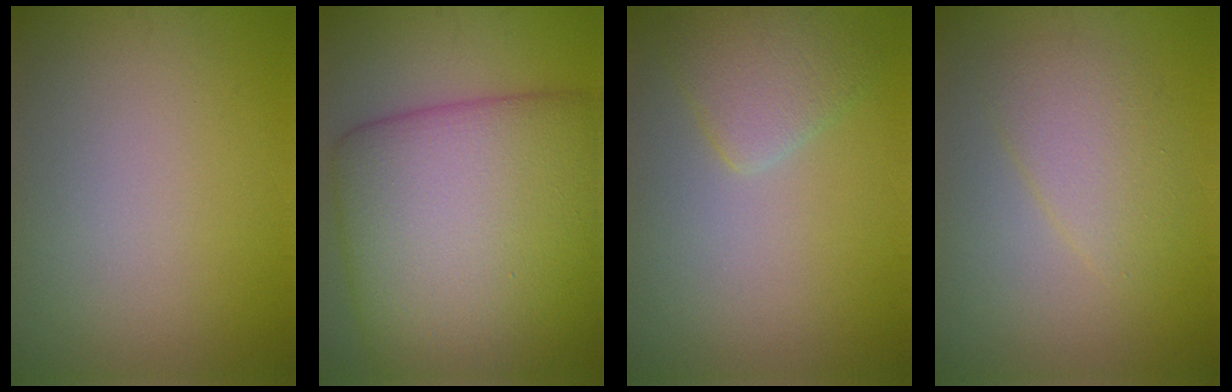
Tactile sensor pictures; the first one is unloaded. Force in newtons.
{"total": 14.3, "press": 14.3, "slide": 0.4}
{"total": 2.7, "press": 2.7, "slide": 0.3}
{"total": 2.9, "press": 2.9, "slide": 0.2}